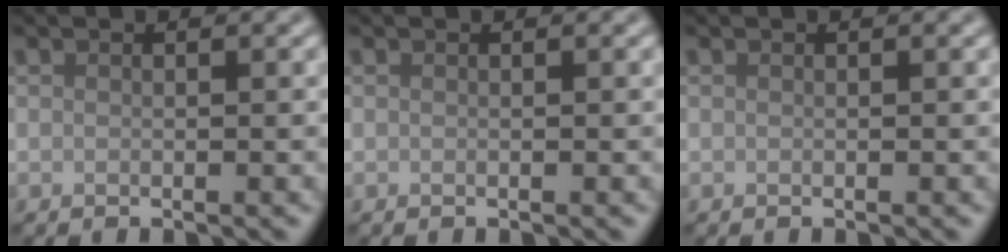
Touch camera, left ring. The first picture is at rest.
{"total": 0.0}
{"total": 0.0}